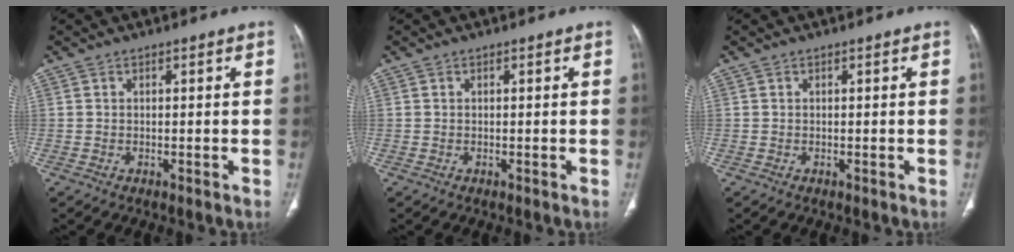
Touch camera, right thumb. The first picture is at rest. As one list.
[{"total": 0.0}, {"total": 0.0}]